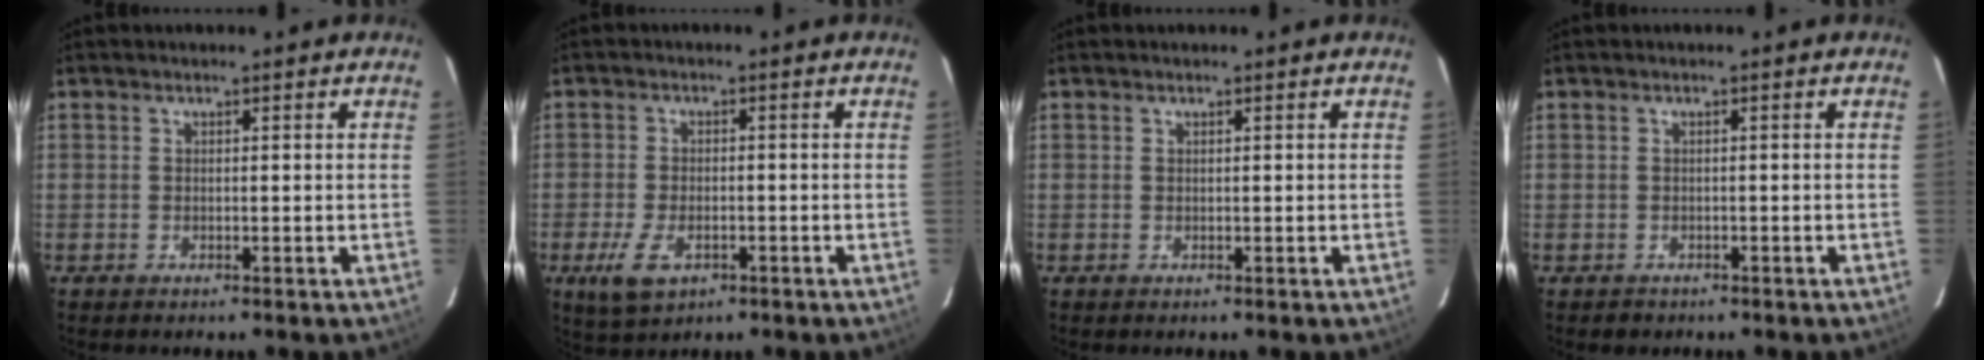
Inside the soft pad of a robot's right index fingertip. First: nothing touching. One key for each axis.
{"total": 6.5, "fx": -2.9, "fy": 3.5, "fz": 4.6, "tx": -0.109, "ty": -0.011, "tz": -0.048}
{"total": 0.0}
{"total": 1.5, "fx": -0.8, "fy": 1.3, "fz": 0.0, "tx": -0.001, "ty": 0.003, "tz": -0.007}